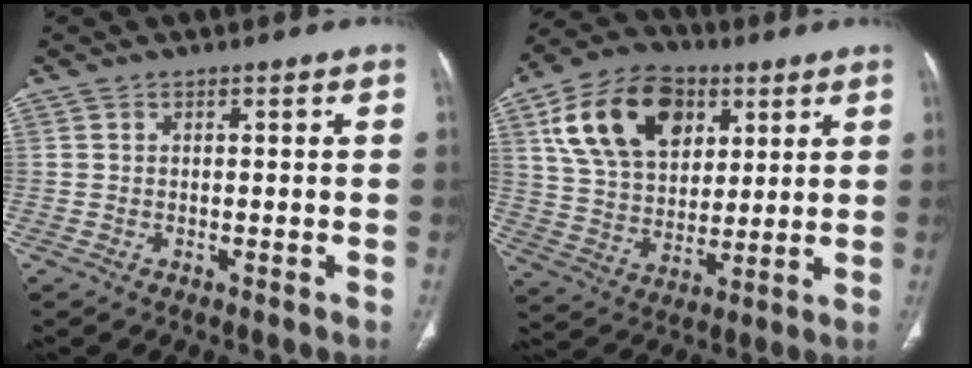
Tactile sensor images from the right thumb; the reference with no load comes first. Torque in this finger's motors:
{"motor_torque": [-0.43, 1.87, 0.56, 0.10, 0.01]}